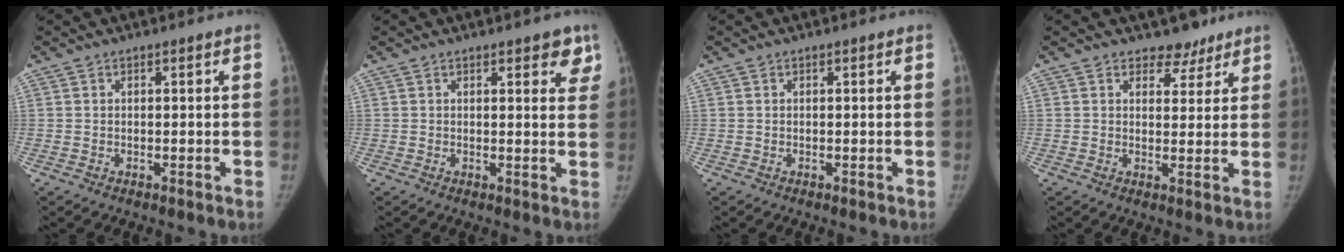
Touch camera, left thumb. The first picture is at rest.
{"total": 5.0, "force": [3.1, 2.0, 3.4], "torque": [-0.008, -0.011, 0.031]}
{"total": 0.0}
{"total": 4.3, "force": [3.4, 2.6, 0.5], "torque": [0.026, -0.021, 0.048]}